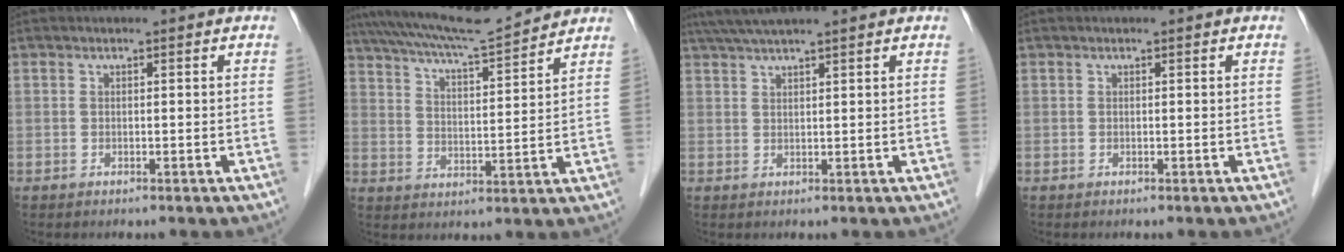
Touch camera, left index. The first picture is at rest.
{"total": 12.1, "force": [11.4, -0.5, 4.0], "torque": [-0.080, 0.014, 0.184]}
{"total": 6.5, "force": [5.4, -0.5, 3.6], "torque": [-0.061, 0.037, 0.092]}
{"total": 0.0}